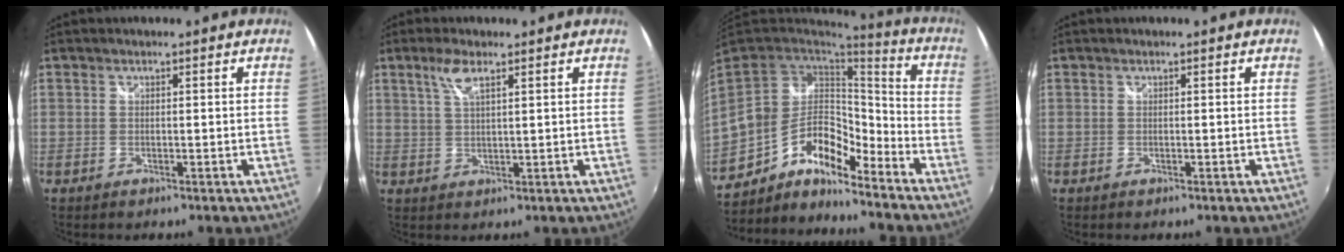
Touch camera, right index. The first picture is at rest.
{"total": 4.2, "force": [2.3, 0.9, 3.4], "torque": [-0.068, 0.004, 0.045]}
{"total": 15.5, "force": [-9.0, 8.5, 9.4], "torque": [-0.192, 0.000, -0.172]}
{"total": 0.0}